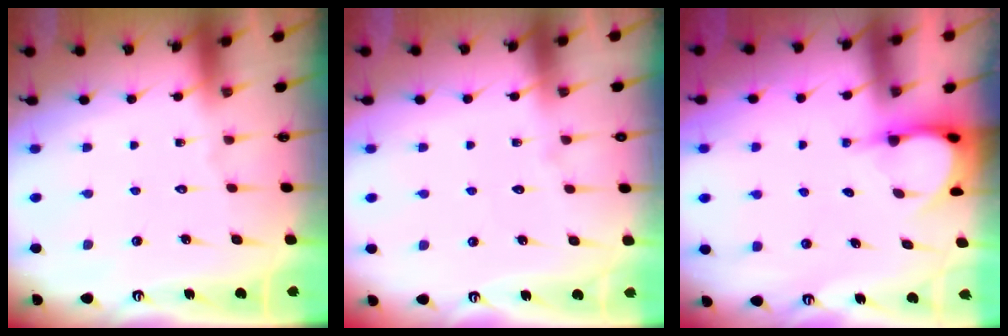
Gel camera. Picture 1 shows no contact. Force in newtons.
{"total": 4.8, "press": 4.8, "slide": 0.6}
{"total": 3.7, "press": 3.7, "slide": 0.2}